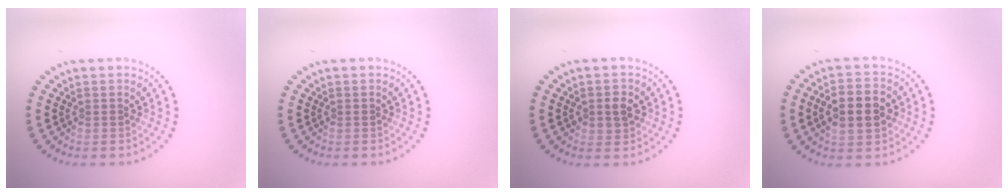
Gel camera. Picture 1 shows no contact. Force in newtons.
{"total": 0.0}
{"total": 1.9, "press": 1.9, "slide": 0.3}
{"total": 4.6, "press": 4.6, "slide": 0.3}